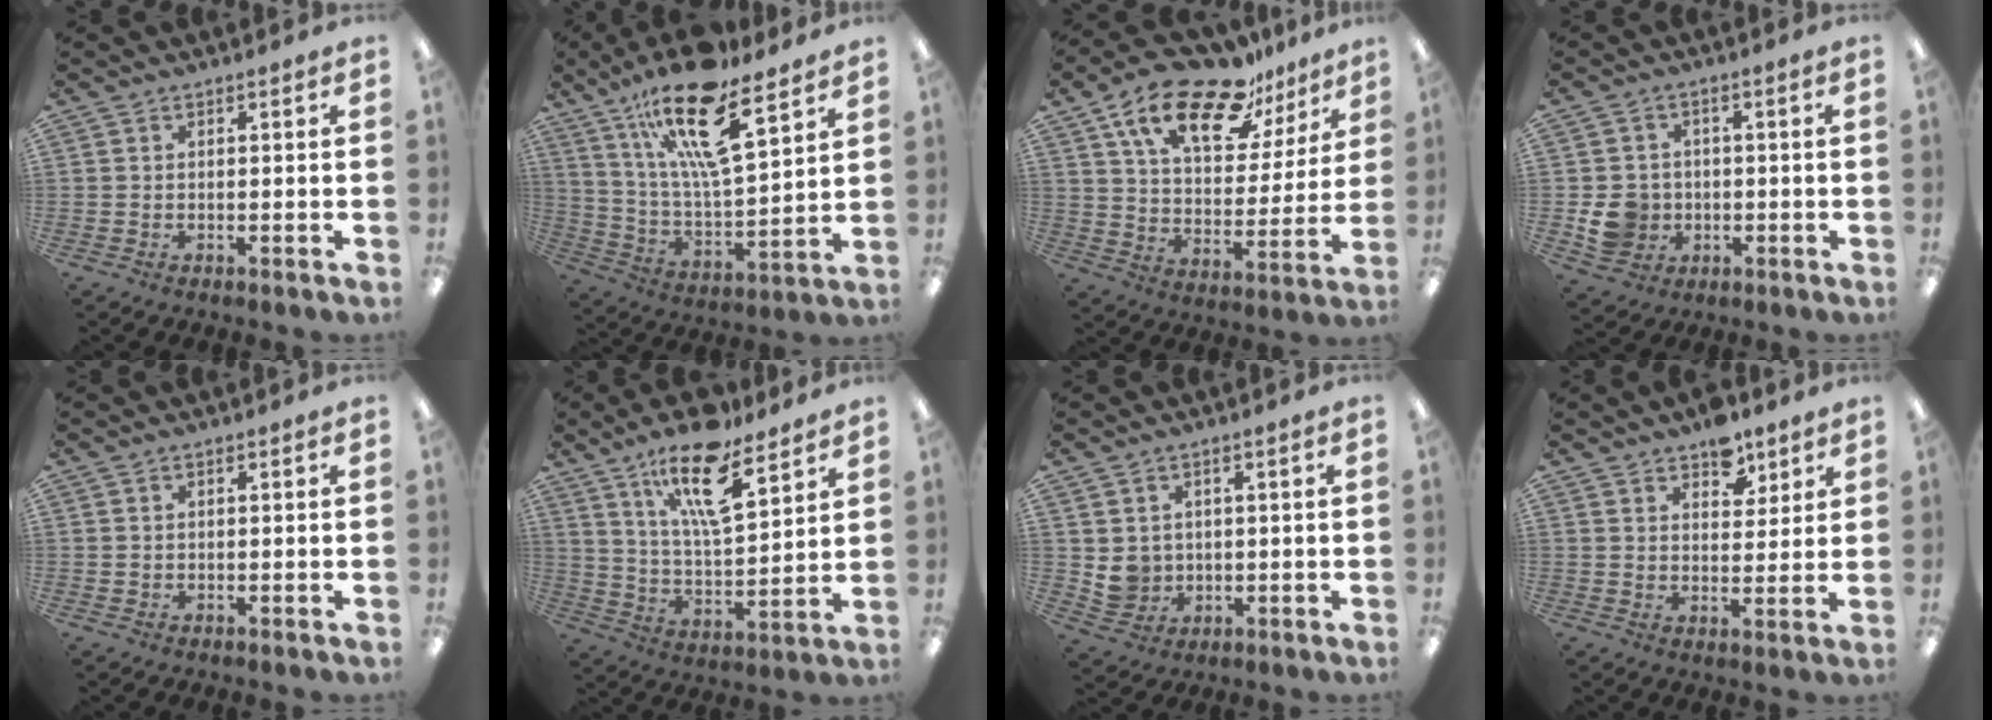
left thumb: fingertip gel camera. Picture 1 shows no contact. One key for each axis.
{"total": 20.7, "fx": 13.3, "fy": 6.2, "fz": 14.6, "tx": -0.260, "ty": -0.072, "tz": 0.219}
{"total": 19.9, "fx": 13.8, "fy": 8.6, "fz": 11.6, "tx": -0.200, "ty": -0.077, "tz": 0.236}
{"total": 7.5, "fx": -1.3, "fy": 6.9, "fz": 2.7, "tx": -0.056, "ty": 0.013, "tz": -0.020}
{"total": 0.5, "fx": 0.2, "fy": 0.5, "fz": 0.0, "tx": 0.000, "ty": 0.005, "tz": 0.003}
{"total": 18.0, "fx": 11.6, "fy": 6.1, "fz": 12.4, "tx": -0.212, "ty": -0.053, "tz": 0.191}
{"total": 5.1, "fx": 1.4, "fy": 4.8, "fz": 1.0, "tx": -0.017, "ty": 0.001, "tz": 0.031}
{"total": 7.4, "fx": 5.5, "fy": 4.1, "fz": 2.7, "tx": -0.025, "ty": -0.028, "tz": 0.095}